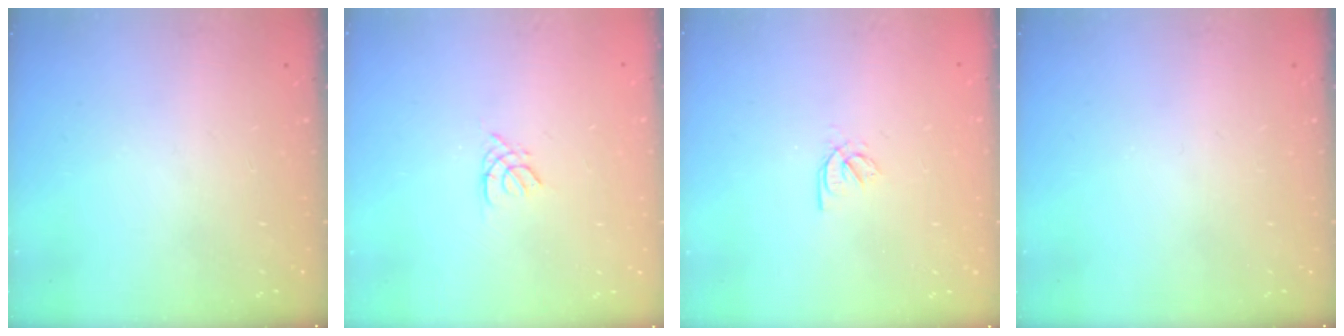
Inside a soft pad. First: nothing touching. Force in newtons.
{"total": 1.4, "press": 1.4, "slide": 0.4}
{"total": 2.3, "press": 2.3, "slide": 0.4}
{"total": 0.0}